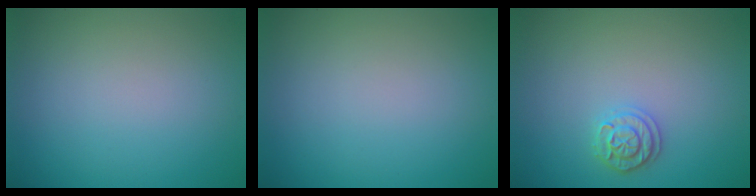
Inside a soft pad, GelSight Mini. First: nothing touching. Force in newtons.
{"total": 0.0}
{"total": 1.9, "press": 1.9, "slide": 0.3}